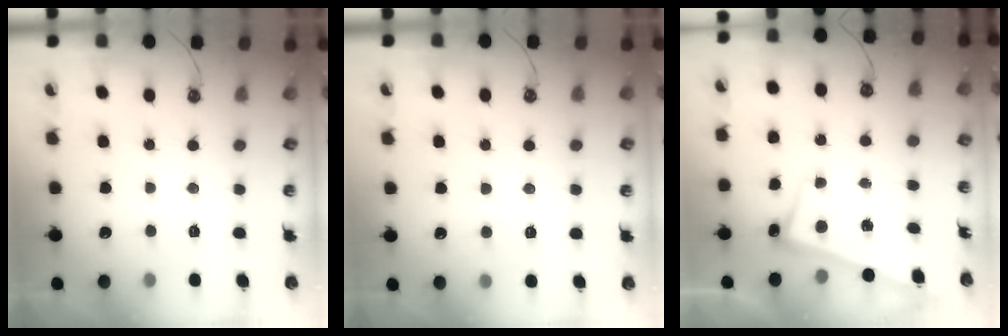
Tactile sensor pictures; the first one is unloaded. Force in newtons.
{"total": 0.5, "press": 0.2, "slide": 0.5}
{"total": 2.6, "press": 2.5, "slide": 0.8}